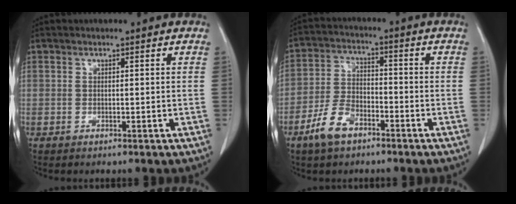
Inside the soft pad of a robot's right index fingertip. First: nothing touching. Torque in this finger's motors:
{"motor_torque": [-0.11, -0.22, -0.60, -0.21]}